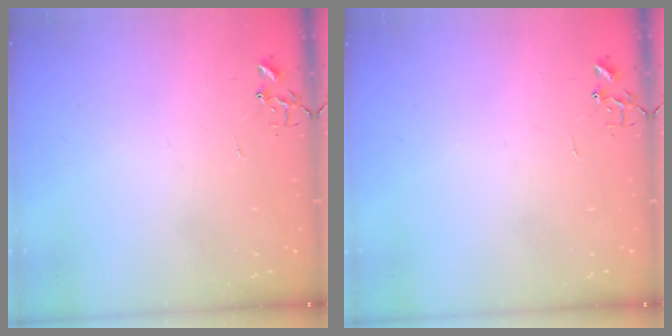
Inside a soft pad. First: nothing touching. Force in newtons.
{"total": 0.0}